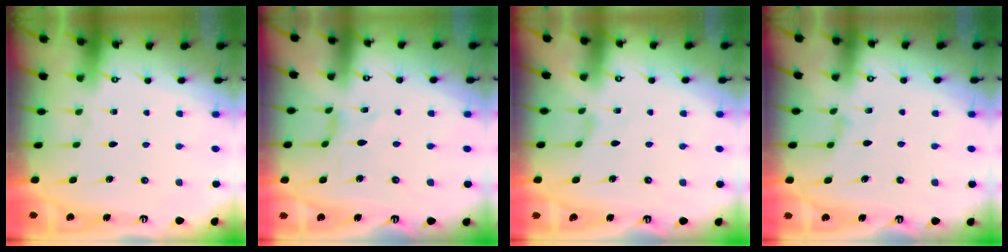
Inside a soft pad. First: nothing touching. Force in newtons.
{"total": 0.6, "press": 0.5, "slide": 0.3}
{"total": 0.8, "press": 0.7, "slide": 0.4}
{"total": 3.0, "press": 2.9, "slide": 0.5}